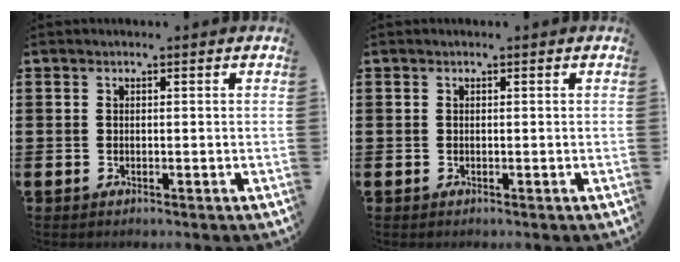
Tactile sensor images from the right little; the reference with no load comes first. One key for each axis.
{"total": 0.0}